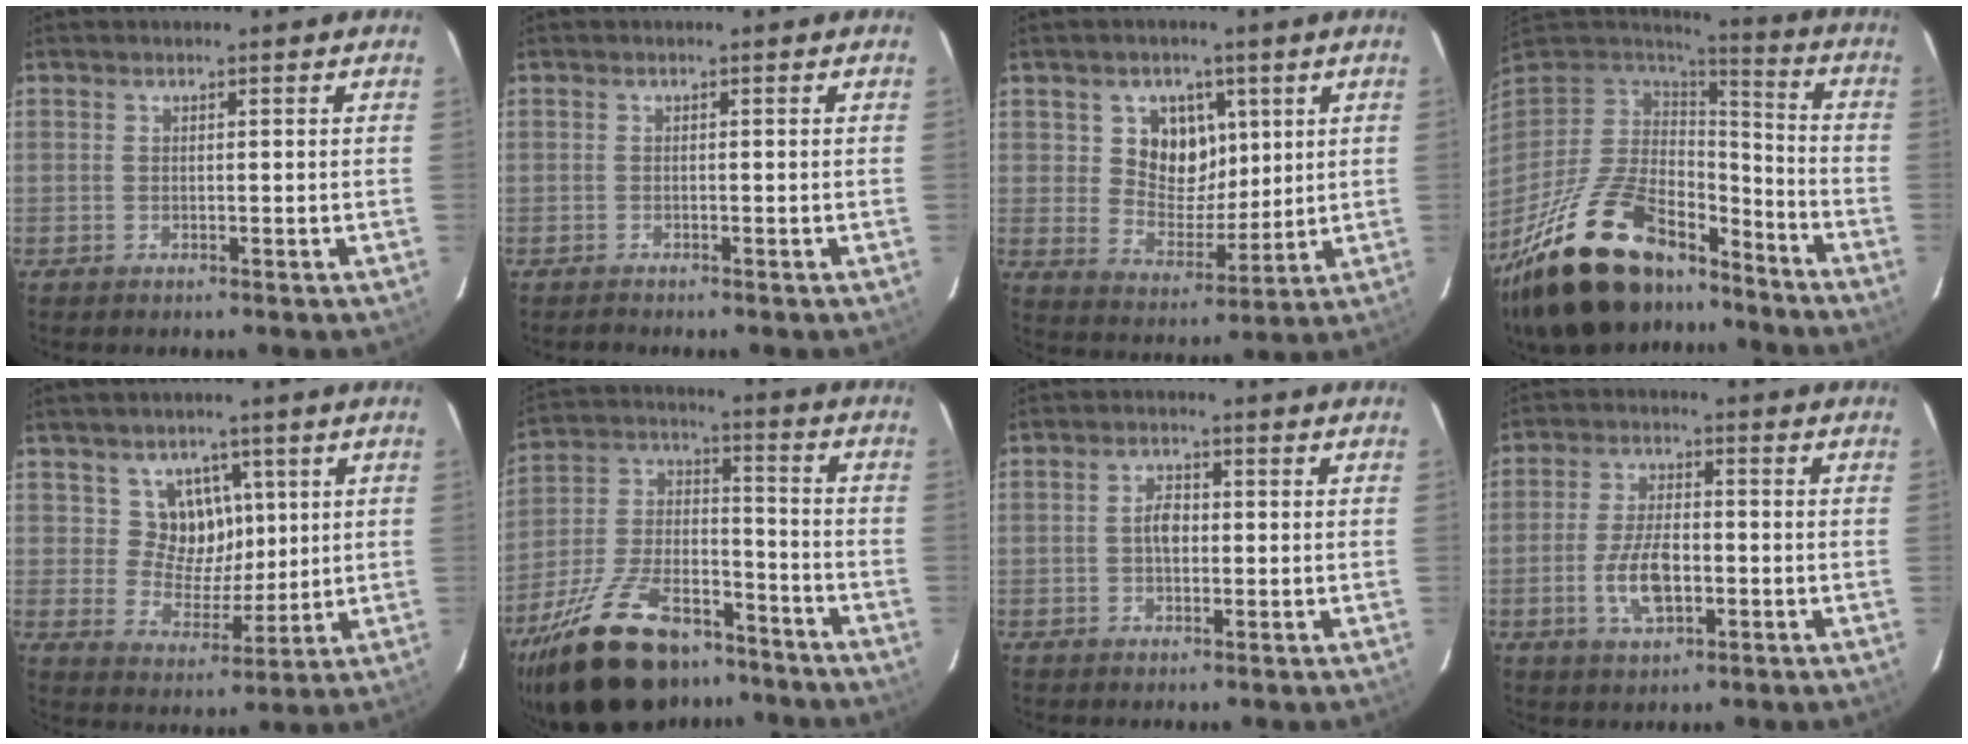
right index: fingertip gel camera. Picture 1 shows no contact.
{"total": 1.1, "force": [-1.1, 0.1, 0.2], "torque": [-0.011, -0.001, -0.018]}
{"total": 9.4, "force": [3.2, 7.7, 4.2], "torque": [-0.077, -0.002, 0.063]}
{"total": 28.6, "force": [-19.5, 12.9, 16.5], "torque": [-0.324, -0.013, -0.305]}
{"total": 10.1, "force": [3.9, 8.4, 4.0], "torque": [-0.070, -0.009, 0.076]}
{"total": 26.1, "force": [-18.7, 11.9, 14.0], "torque": [-0.285, 0.011, -0.291]}
{"total": 3.2, "force": [-0.2, 2.1, 2.4], "torque": [-0.044, 0.008, -0.004]}
{"total": 8.5, "force": [-2.6, 4.0, 7.0], "torque": [-0.146, -0.002, -0.044]}